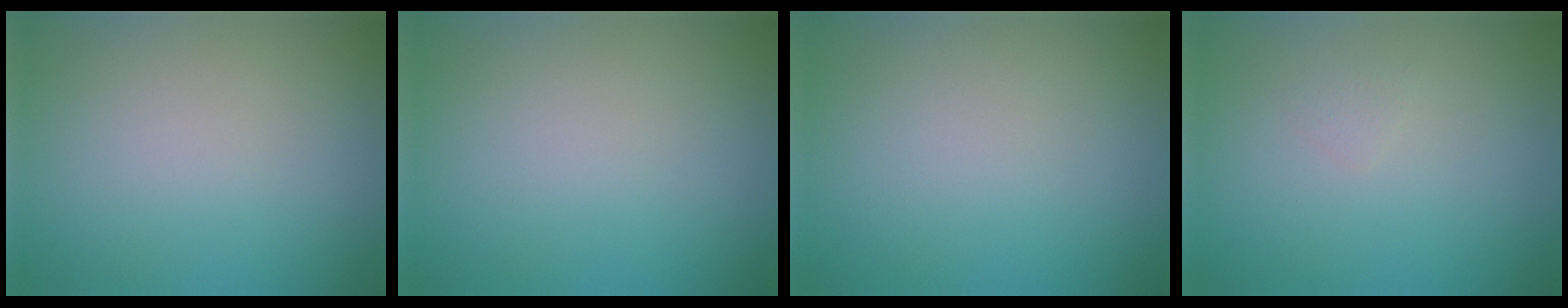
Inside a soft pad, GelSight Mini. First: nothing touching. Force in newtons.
{"total": 0.0}
{"total": 0.0}
{"total": 0.5, "press": 0.5, "slide": 0.0}